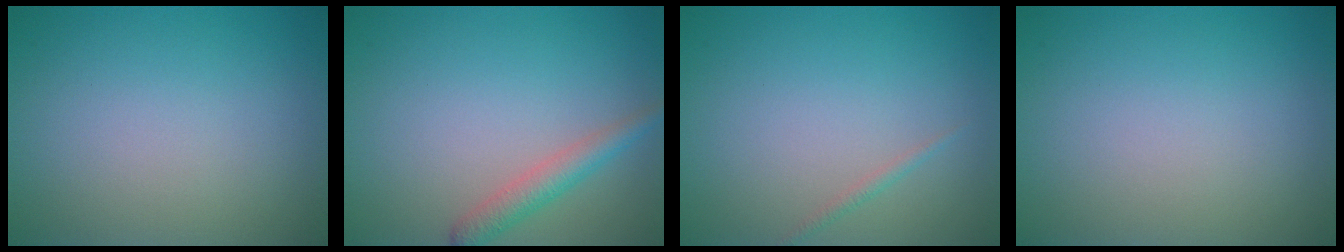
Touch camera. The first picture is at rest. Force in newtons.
{"total": 2.4, "press": 2.4, "slide": 0.1}
{"total": 0.7, "press": 0.7, "slide": 0.0}
{"total": 0.0}